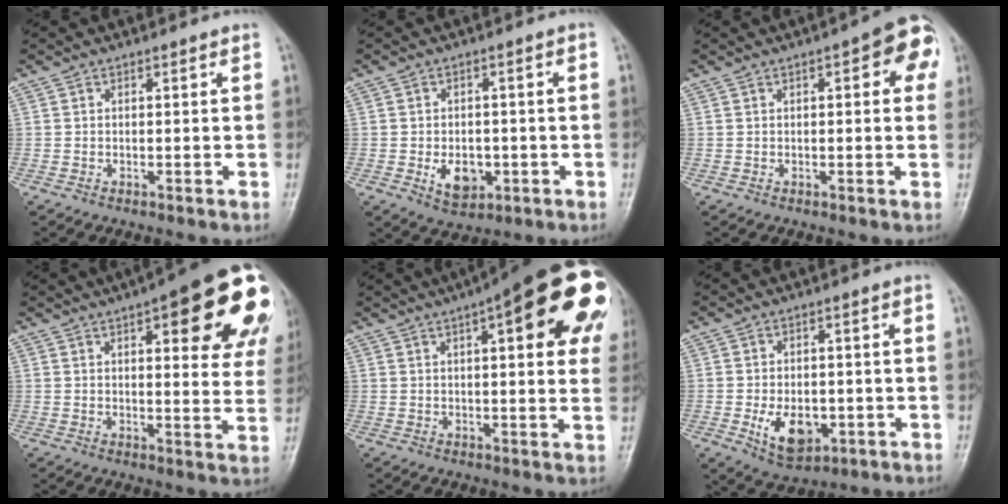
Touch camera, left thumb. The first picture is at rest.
{"total": 6.3, "force": [-1.8, 4.4, 4.2], "torque": [-0.049, 0.006, -0.019]}
{"total": 7.2, "force": [2.2, 2.6, 6.3], "torque": [-0.057, 0.010, 0.015]}
{"total": 23.3, "force": [9.8, 7.6, 19.7], "torque": [-0.208, -0.011, 0.119]}
{"total": 23.7, "force": [9.1, 6.9, 20.8], "torque": [-0.240, 0.015, 0.115]}
{"total": 8.4, "force": [-2.3, 5.3, 6.1], "torque": [-0.083, 0.002, -0.025]}